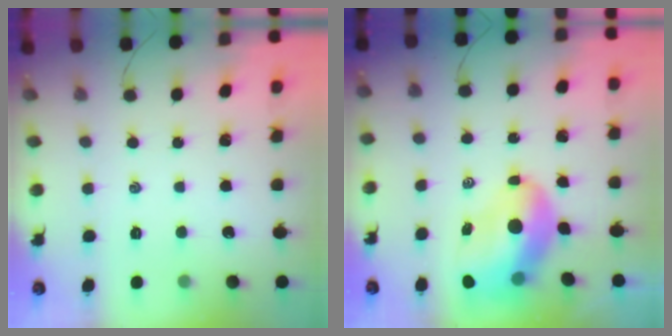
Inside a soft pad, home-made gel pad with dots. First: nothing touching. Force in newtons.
{"total": 9.8, "press": 9.5, "slide": 2.6}